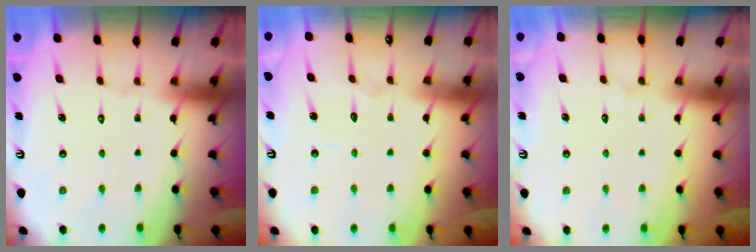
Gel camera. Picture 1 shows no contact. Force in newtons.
{"total": 2.7, "press": 2.7, "slide": 0.2}
{"total": 2.5, "press": 2.5, "slide": 0.4}